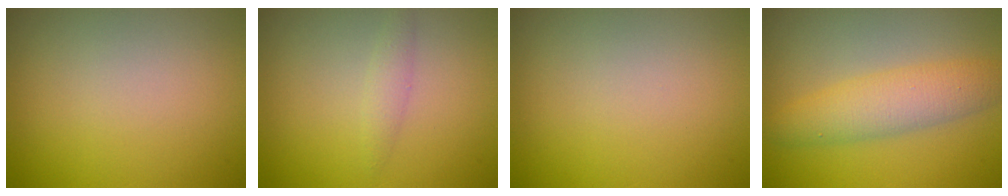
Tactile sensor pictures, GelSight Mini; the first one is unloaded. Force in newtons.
{"total": 1.2, "press": 1.2, "slide": 0.0}
{"total": 0.0}
{"total": 4.3, "press": 4.3, "slide": 0.1}